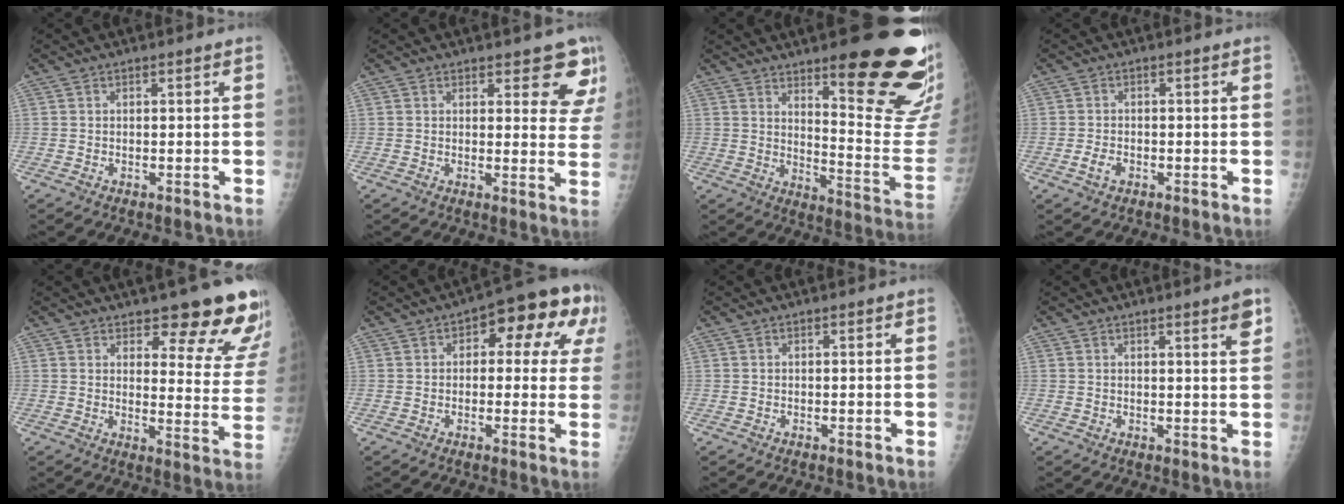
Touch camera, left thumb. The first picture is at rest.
{"total": 7.7, "force": [6.2, 3.1, 3.3], "torque": [0.005, -0.037, 0.053]}
{"total": 23.3, "force": [13.5, 5.1, 18.2], "torque": [-0.204, -0.098, 0.196]}
{"total": 2.3, "force": [-1.2, 1.4, 1.3], "torque": [-0.027, 0.007, -0.022]}
{"total": 16.1, "force": [12.0, 5.1, 9.5], "torque": [-0.066, -0.083, 0.140]}
{"total": 13.7, "force": [4.1, 7.0, 11.1], "torque": [-0.081, 0.026, 0.039]}
{"total": 0.0}
{"total": 3.3, "force": [2.0, 0.2, 2.7], "torque": [-0.033, -0.012, 0.026]}